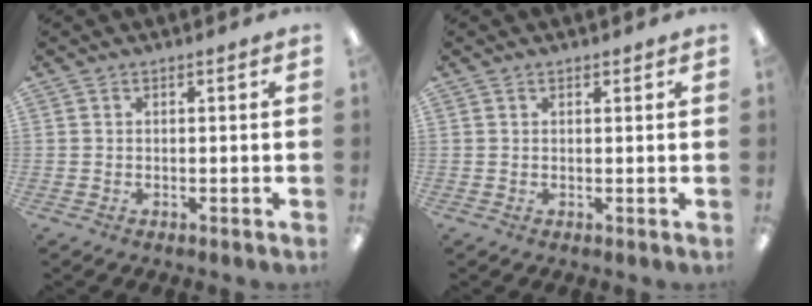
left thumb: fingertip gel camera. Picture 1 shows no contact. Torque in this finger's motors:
{"motor_torque": [-0.14, -0.02, -0.42, 0.17, 0.04]}